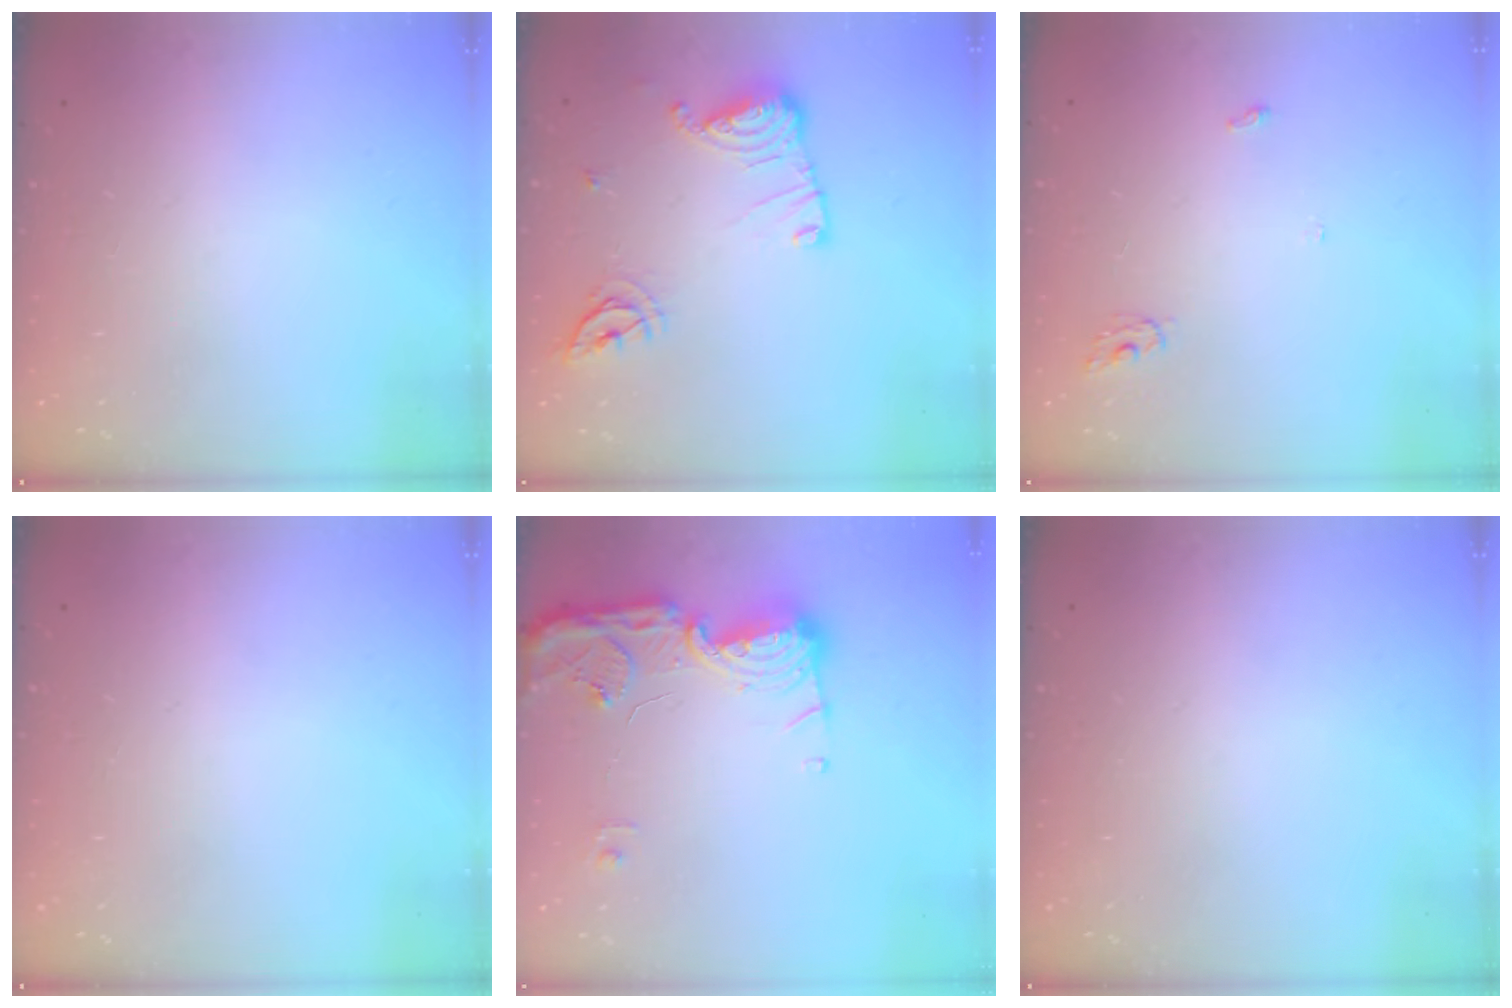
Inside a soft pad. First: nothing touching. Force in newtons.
{"total": 12.8, "press": 12.8, "slide": 0.5}
{"total": 3.4, "press": 3.3, "slide": 0.3}
{"total": 0.0}
{"total": 15.0, "press": 14.9, "slide": 0.8}
{"total": 0.0}